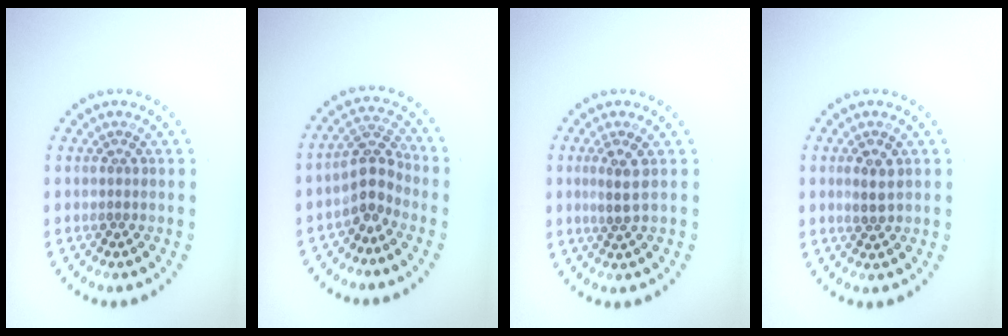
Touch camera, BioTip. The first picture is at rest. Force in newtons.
{"total": 3.2, "press": 2.8, "slide": 1.6}
{"total": 2.0, "press": 1.7, "slide": 1.1}
{"total": 1.9, "press": 1.8, "slide": 0.6}